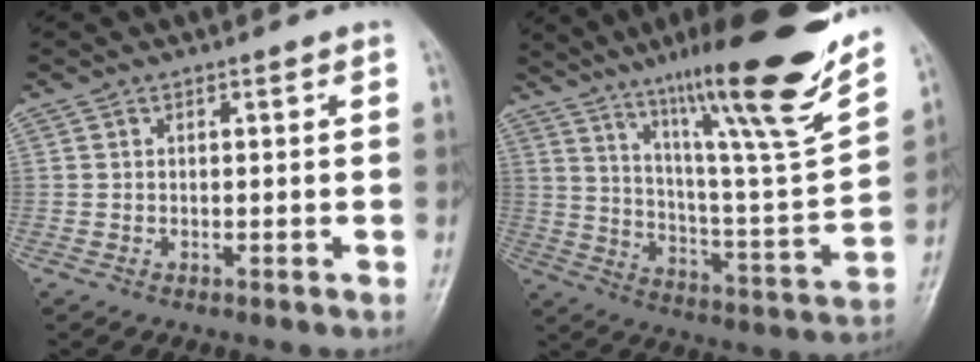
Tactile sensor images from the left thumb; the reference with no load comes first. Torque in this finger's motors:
{"motor_torque": [1.02, -0.18, 1.18, -1.55, 0.30]}